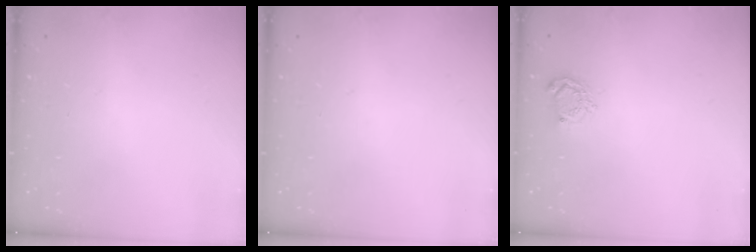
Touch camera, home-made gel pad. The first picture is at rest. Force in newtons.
{"total": 0.0}
{"total": 5.4, "press": 5.4, "slide": 0.2}